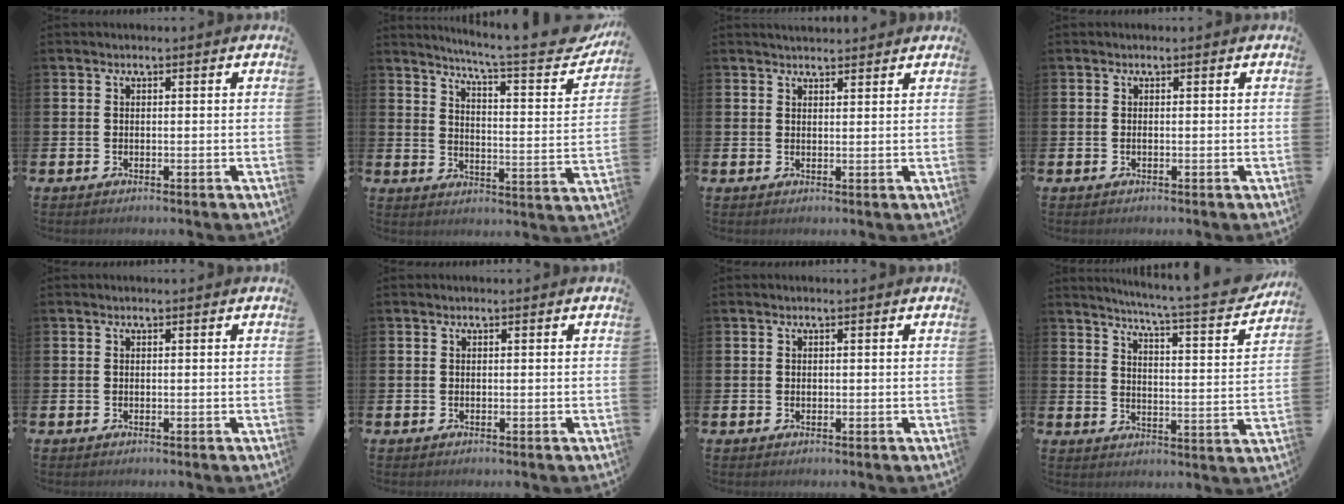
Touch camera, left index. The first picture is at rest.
{"total": 7.0, "force": [5.9, 0.1, 3.8], "torque": [-0.065, -0.057, 0.088]}
{"total": 2.5, "force": [2.5, 0.4, 0.1], "torque": [0.002, -0.012, 0.043]}
{"total": 0.0}
{"total": 0.0}
{"total": 0.0}
{"total": 0.0}
{"total": 6.2, "force": [5.6, -0.4, 2.5], "torque": [-0.055, -0.053, 0.087]}